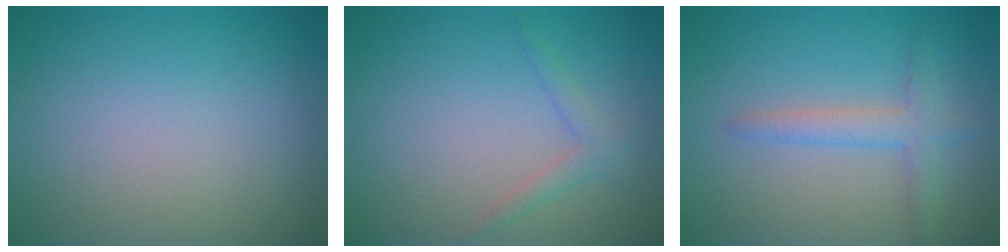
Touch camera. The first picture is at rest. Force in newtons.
{"total": 1.4, "press": 1.4, "slide": 0.1}
{"total": 2.4, "press": 2.4, "slide": 0.2}